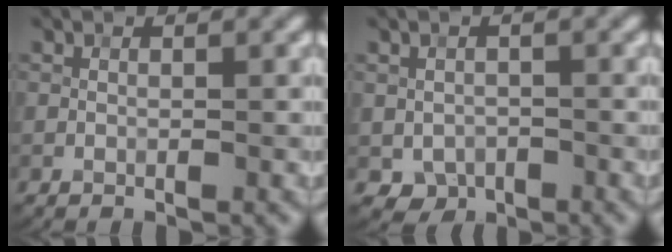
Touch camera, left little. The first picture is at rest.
{"total": 2.3, "force": [-0.9, 1.9, 0.9], "torque": [-0.013, -0.007, -0.015]}